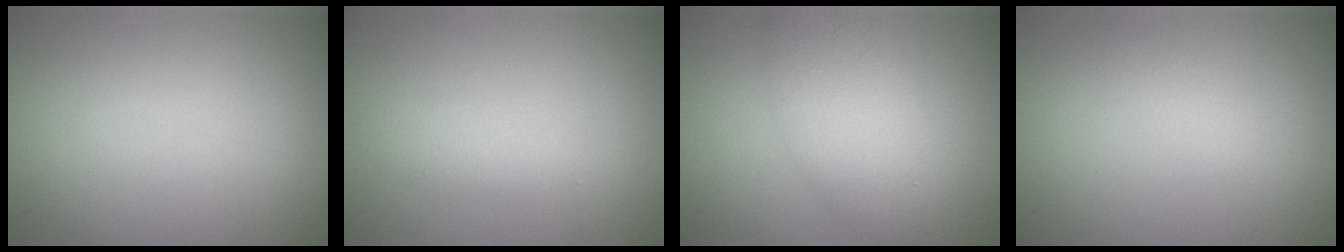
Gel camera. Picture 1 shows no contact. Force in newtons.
{"total": 1.7, "press": 1.7, "slide": 0.1}
{"total": 4.9, "press": 4.9, "slide": 0.2}
{"total": 1.2, "press": 1.2, "slide": 0.1}